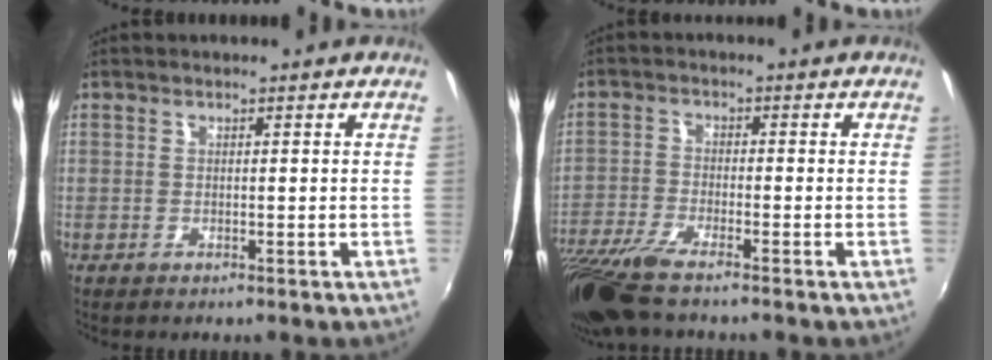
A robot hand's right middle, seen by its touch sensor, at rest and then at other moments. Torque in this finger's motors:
{"motor_torque": [1.01, -1.13, 0.39, 0.12]}